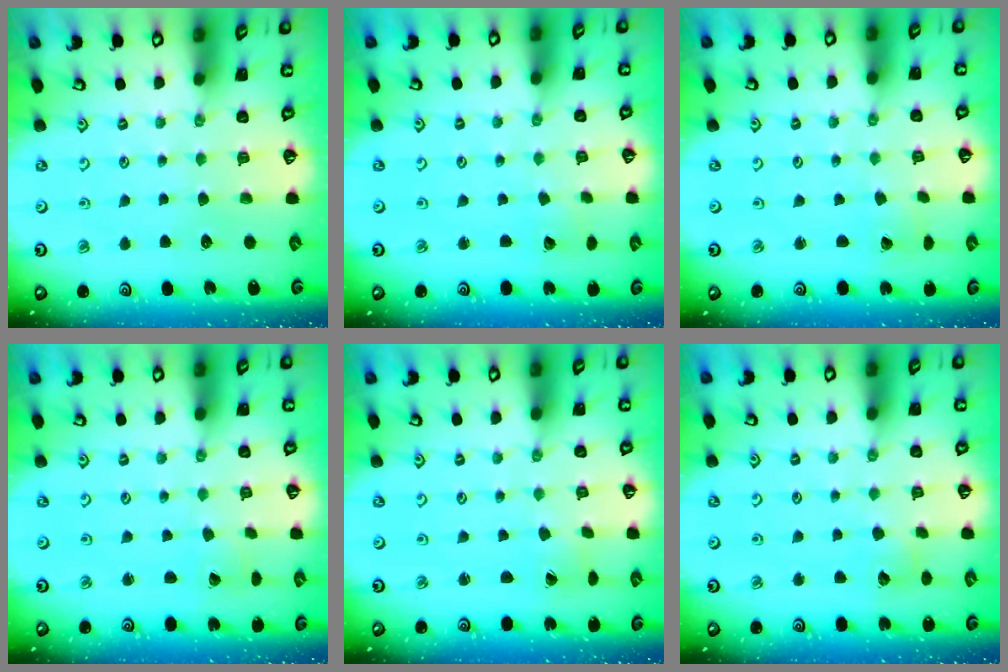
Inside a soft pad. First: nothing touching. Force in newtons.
{"total": 2.2, "press": 2.2, "slide": 0.2}
{"total": 1.5, "press": 1.5, "slide": 0.0}
{"total": 2.1, "press": 2.1, "slide": 0.1}
{"total": 1.4, "press": 1.4, "slide": 0.3}
{"total": 2.9, "press": 2.9, "slide": 0.3}